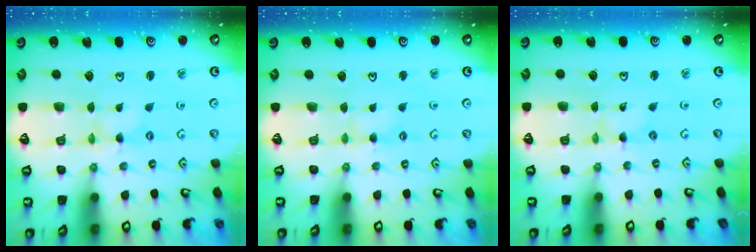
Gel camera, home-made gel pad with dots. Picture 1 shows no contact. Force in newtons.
{"total": 2.4, "press": 2.4, "slide": 0.5}
{"total": 0.0}